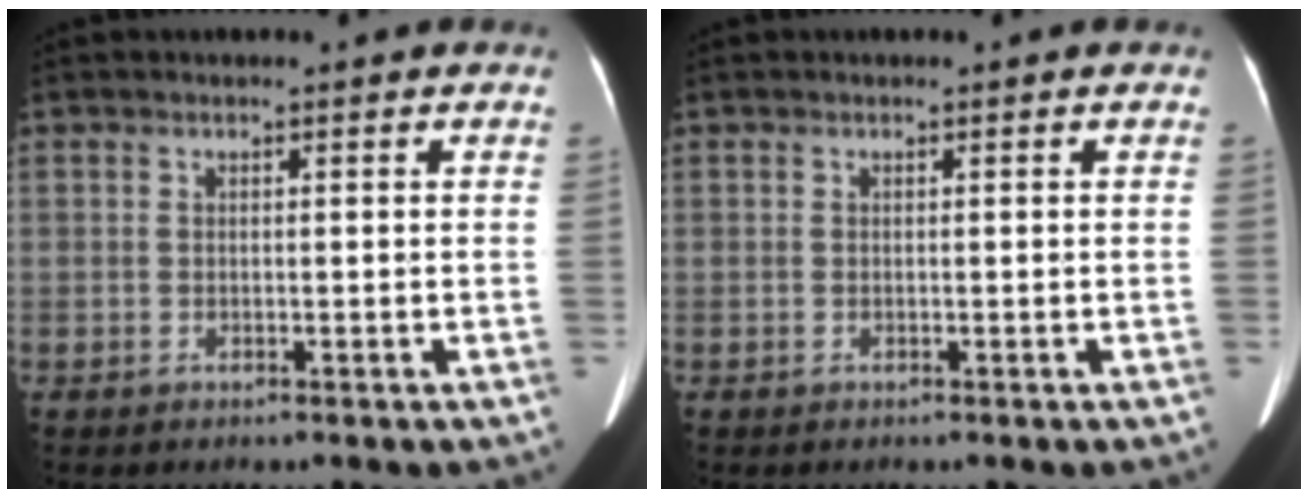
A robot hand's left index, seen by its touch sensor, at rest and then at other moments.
{"total": 0.0}